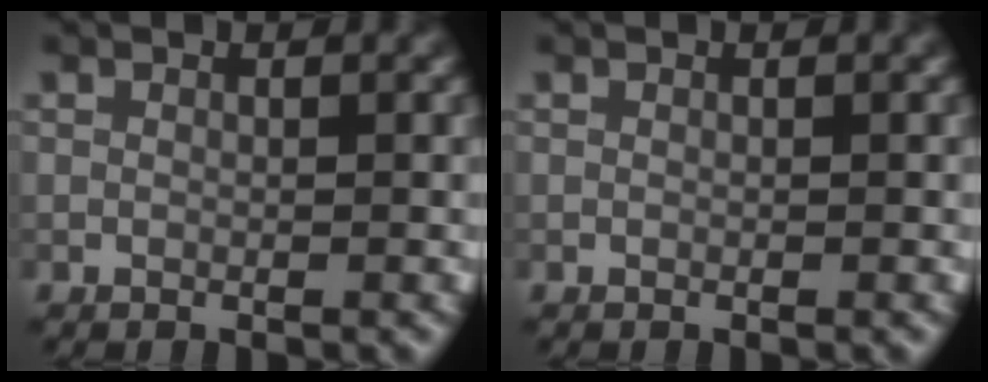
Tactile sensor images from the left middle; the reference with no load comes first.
{"total": 0.0}